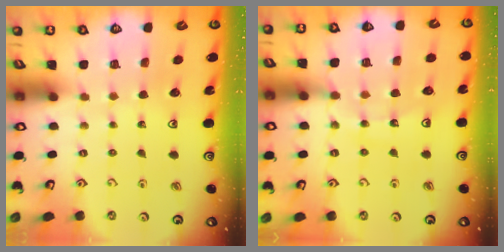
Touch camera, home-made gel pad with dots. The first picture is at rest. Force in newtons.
{"total": 12.2, "press": 11.7, "slide": 3.6}